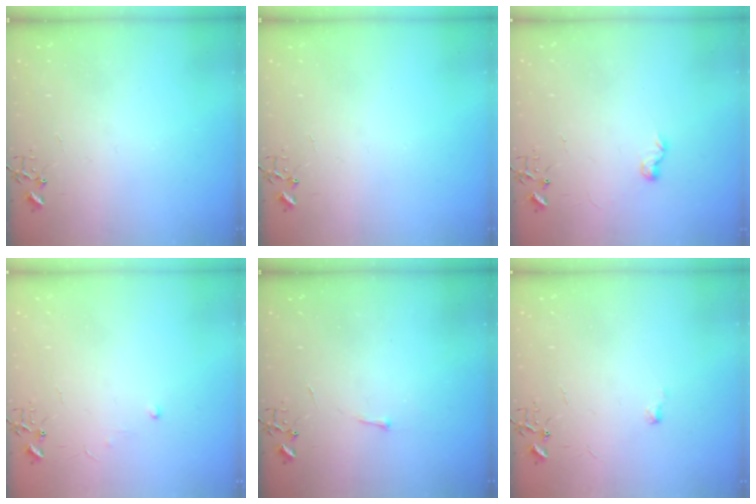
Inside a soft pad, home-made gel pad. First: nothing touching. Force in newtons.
{"total": 0.0}
{"total": 5.6, "press": 5.6, "slide": 0.2}
{"total": 4.4, "press": 4.3, "slide": 0.4}
{"total": 2.9, "press": 2.9, "slide": 0.4}
{"total": 3.5, "press": 3.5, "slide": 0.5}